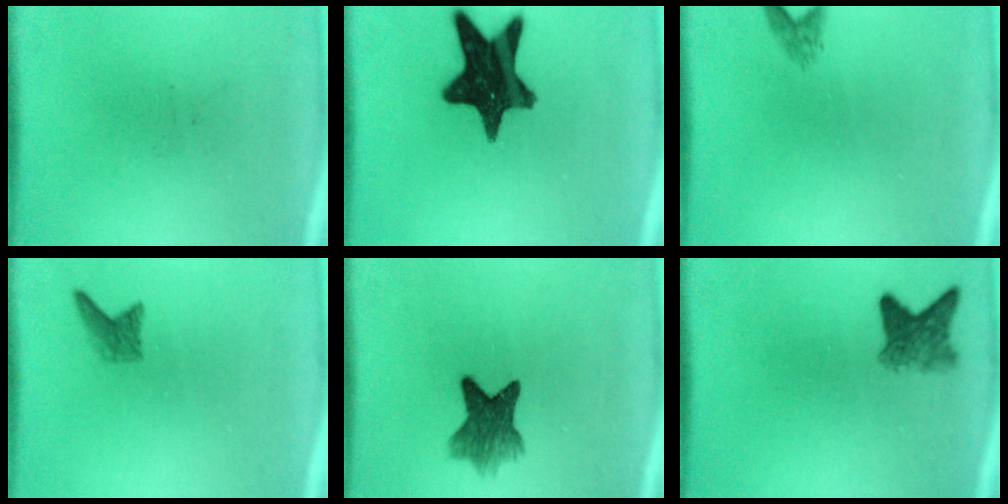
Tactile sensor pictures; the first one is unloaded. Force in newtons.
{"total": 15.6}
{"total": 1.3}
{"total": 1.7}
{"total": 6.6}
{"total": 3.7}